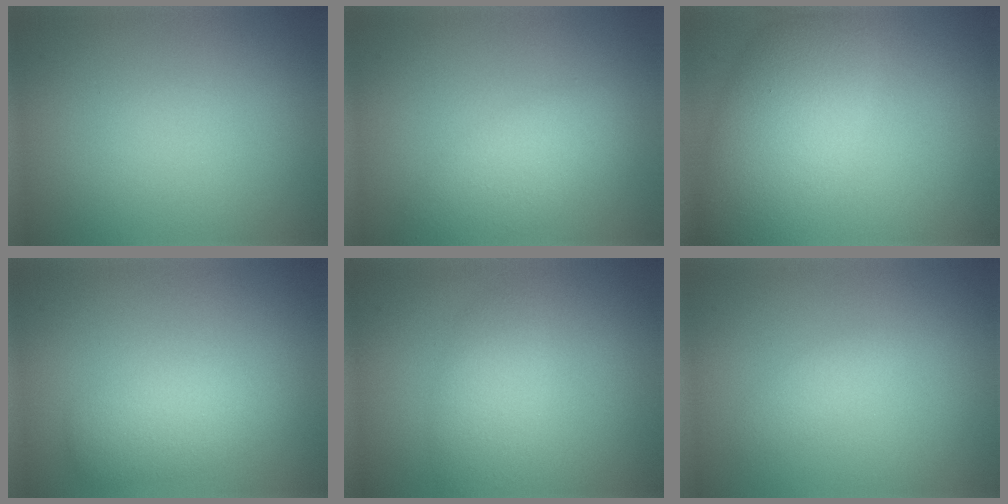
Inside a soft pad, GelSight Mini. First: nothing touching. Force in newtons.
{"total": 4.0, "press": 4.0, "slide": 0.2}
{"total": 7.4, "press": 7.4, "slide": 0.3}
{"total": 3.1, "press": 3.1, "slide": 0.1}
{"total": 2.7, "press": 2.7, "slide": 0.1}
{"total": 1.2, "press": 1.1, "slide": 0.1}